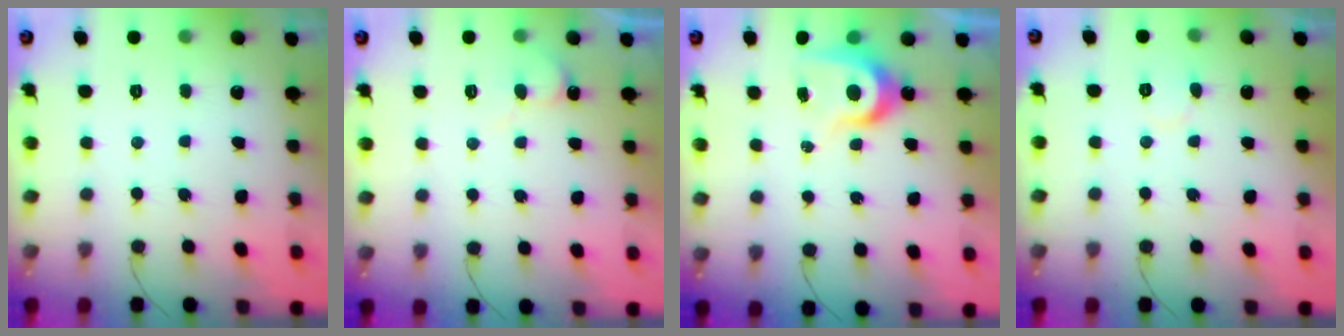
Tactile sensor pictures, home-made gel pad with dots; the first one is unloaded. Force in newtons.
{"total": 5.4, "press": 5.4, "slide": 0.5}
{"total": 8.1, "press": 8.1, "slide": 0.6}
{"total": 3.5, "press": 3.5, "slide": 0.4}